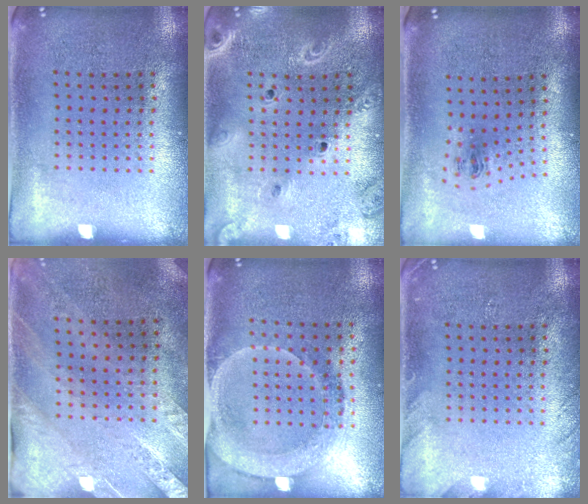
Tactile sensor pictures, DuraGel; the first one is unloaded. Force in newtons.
{"total": 2.2, "press": 2.0, "slide": 0.9}
{"total": 1.0, "press": 0.4, "slide": 0.9}
{"total": 2.5, "press": 2.1, "slide": 1.3}
{"total": 1.9, "press": 1.7, "slide": 0.9}
{"total": 1.4, "press": 1.4, "slide": 0.1}